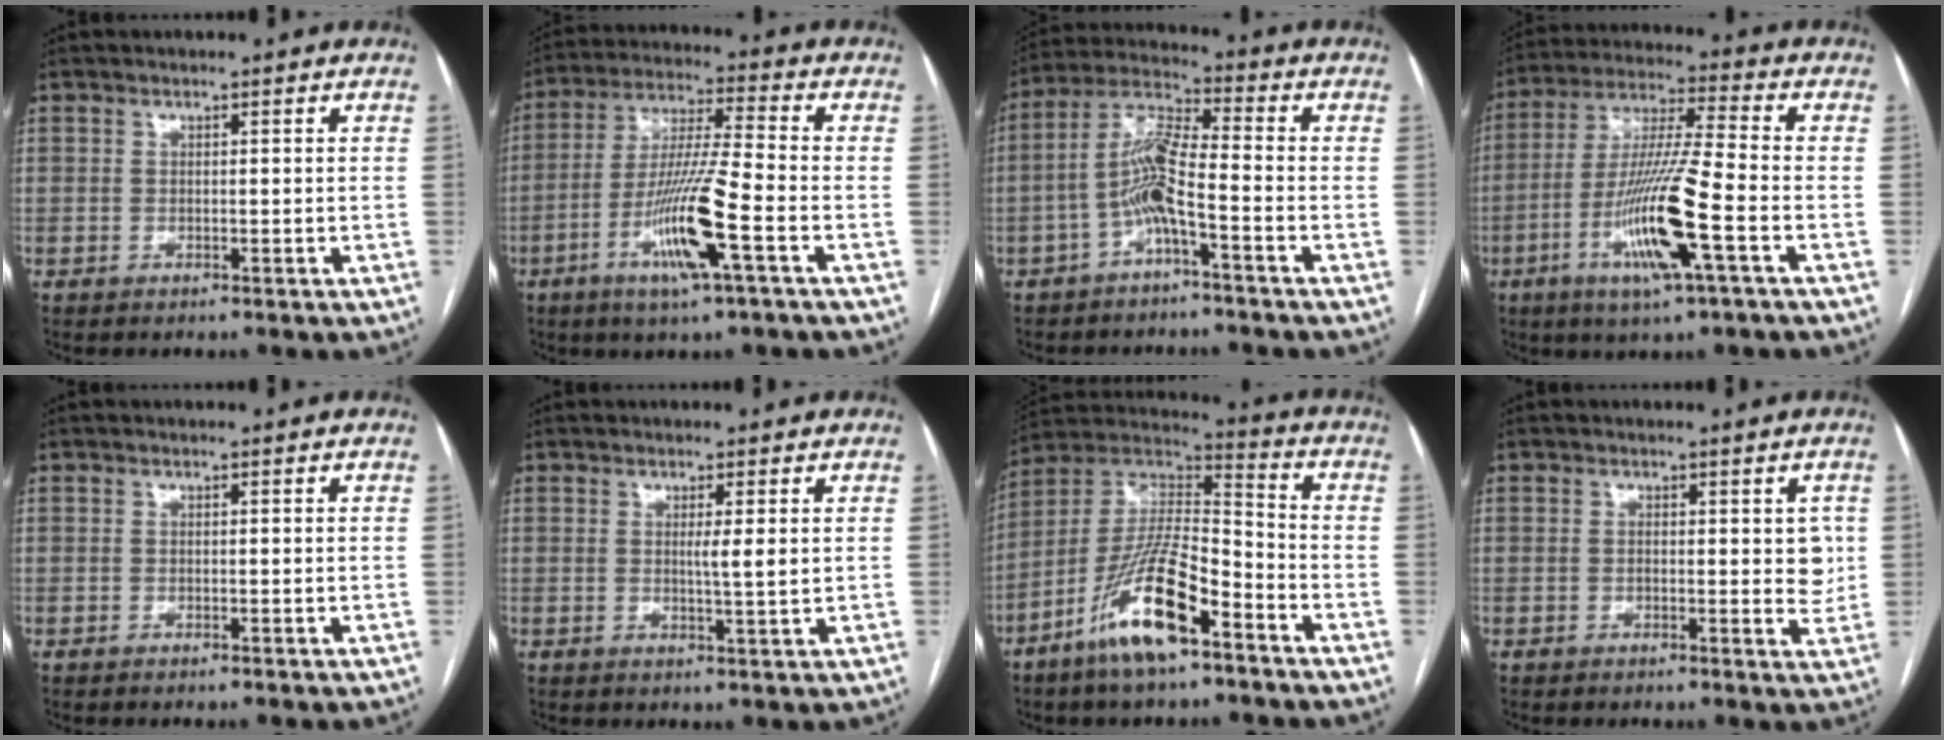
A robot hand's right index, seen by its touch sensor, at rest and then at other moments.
{"total": 12.8, "force": [-4.9, 0.0, 11.8], "torque": [-0.232, -0.010, -0.093]}
{"total": 7.7, "force": [-2.8, 0.8, 7.1], "torque": [-0.148, 0.023, -0.057]}
{"total": 14.5, "force": [-5.1, 0.1, 13.6], "torque": [-0.271, -0.012, -0.096]}
{"total": 0.0}
{"total": 2.7, "force": [0.5, -0.2, 2.7], "torque": [-0.047, -0.005, 0.007]}
{"total": 15.5, "force": [-8.6, 3.1, 12.6], "torque": [-0.249, -0.006, -0.157]}
{"total": 3.8, "force": [0.4, 1.7, 3.4], "torque": [-0.035, 0.000, 0.003]}